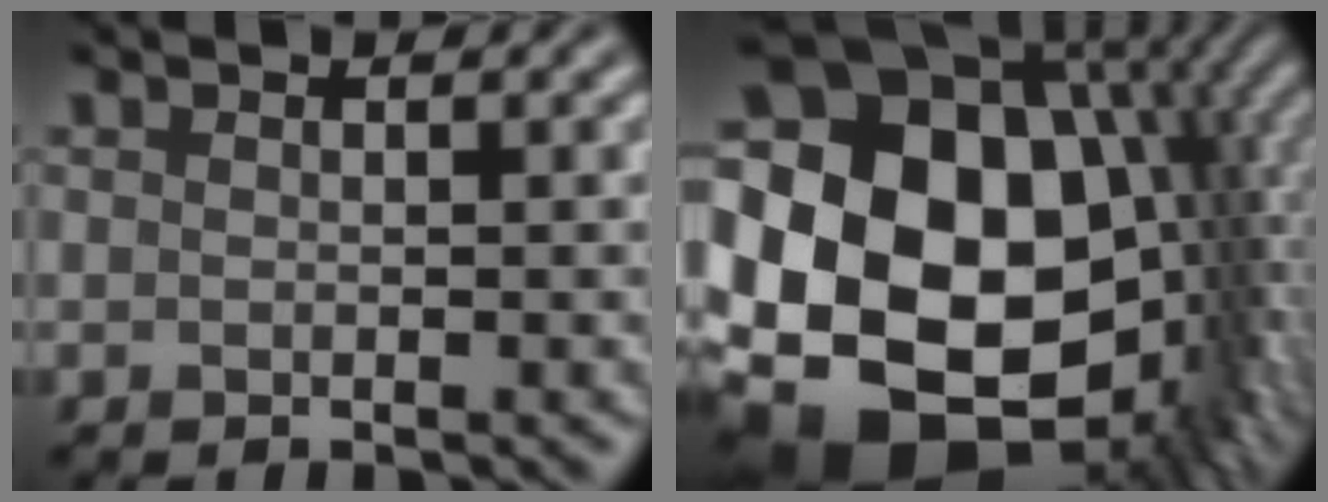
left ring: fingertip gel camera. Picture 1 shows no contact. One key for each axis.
{"total": 21.3, "fx": -1.5, "fy": 15.4, "fz": 14.5, "tx": -0.265, "ty": -0.004, "tz": -0.006}